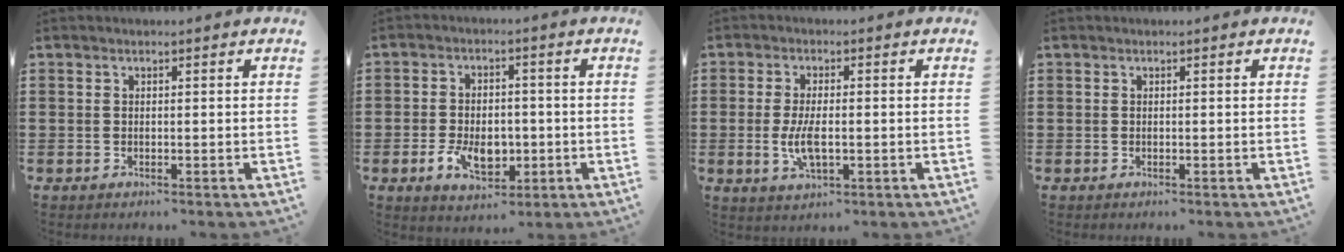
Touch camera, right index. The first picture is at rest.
{"total": 6.4, "force": [-1.6, 4.1, 4.6], "torque": [-0.084, 0.003, -0.031]}
{"total": 5.3, "force": [-0.8, 2.2, 4.7], "torque": [-0.103, -0.005, -0.018]}
{"total": 0.0}